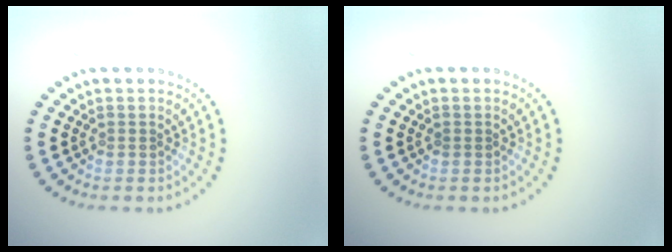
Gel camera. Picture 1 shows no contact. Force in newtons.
{"total": 0.0}